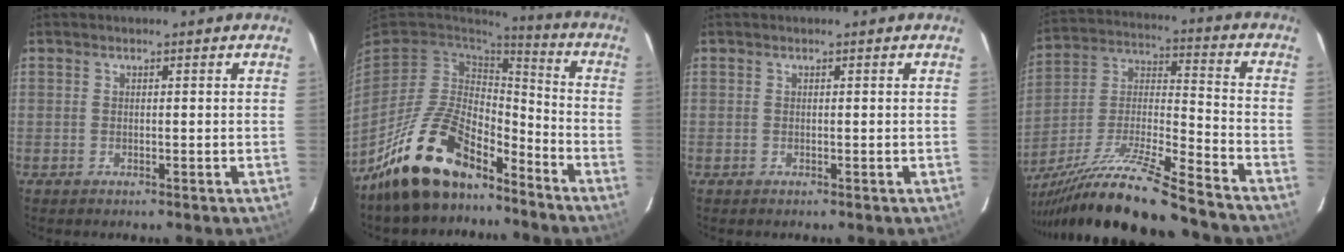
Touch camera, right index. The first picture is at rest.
{"total": 18.0, "force": [-12.9, 7.8, 9.7], "torque": [-0.208, 0.000, -0.226]}
{"total": 0.0}
{"total": 23.1, "force": [-18.8, 1.2, 13.4], "torque": [-0.233, -0.026, -0.321]}